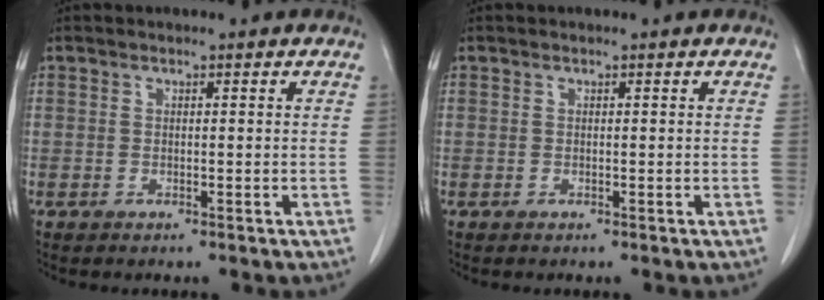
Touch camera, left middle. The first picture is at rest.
{"total": 0.0}